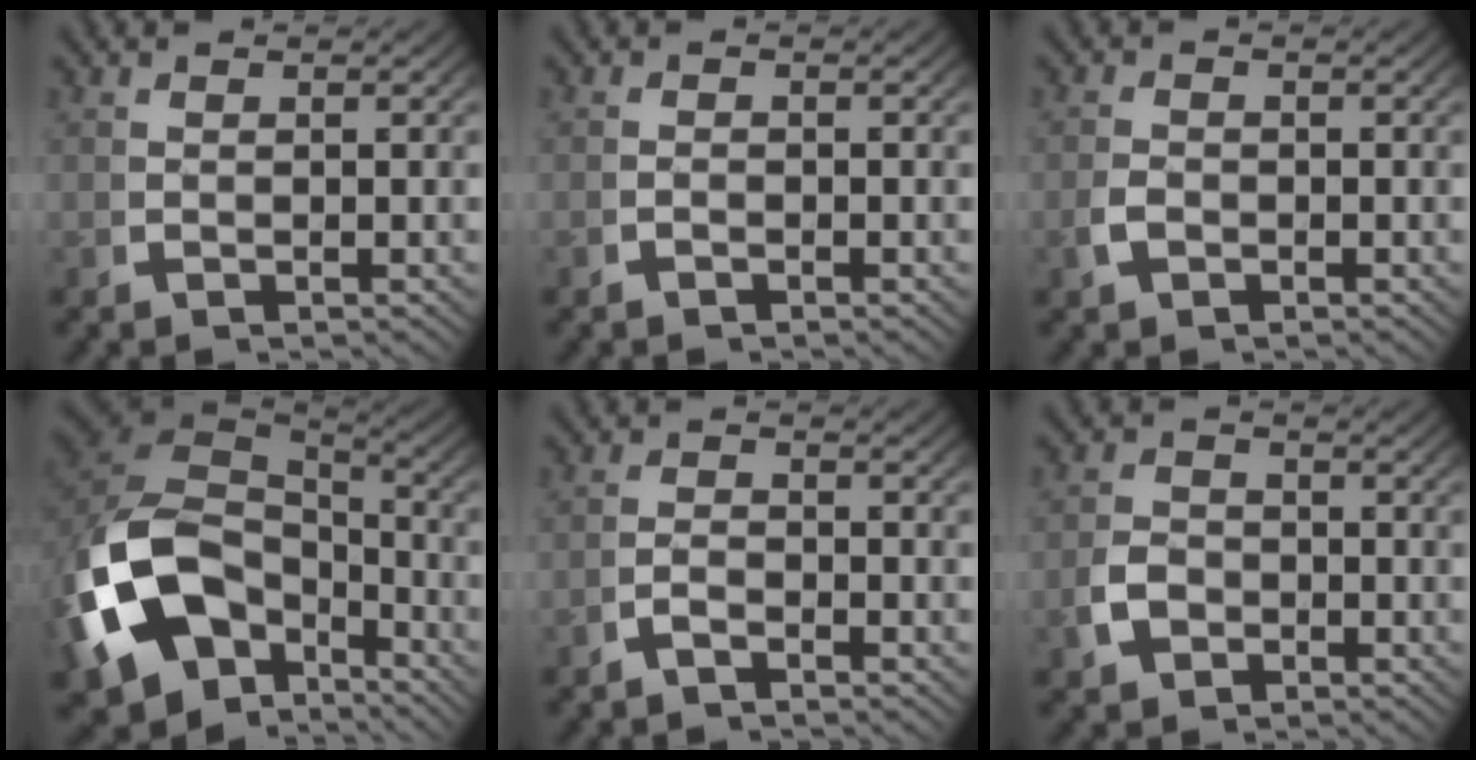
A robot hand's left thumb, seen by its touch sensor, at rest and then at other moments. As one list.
[{"total": 0.6, "force": [-0.6, 0.1, 0.1], "torque": [-0.001, -0.001, -0.012]}, {"total": 1.3, "force": [-0.6, 0.9, 0.7], "torque": [-0.025, -0.006, -0.011]}, {"total": 15.9, "force": [-2.4, 10.9, 11.3], "torque": [-0.284, -0.054, -0.014]}, {"total": 1.5, "force": [-1.3, 0.5, 0.6], "torque": [-0.009, -0.002, -0.028]}, {"total": 2.9, "force": [-1.2, 2.2, 1.3], "torque": [-0.034, -0.009, -0.019]}]